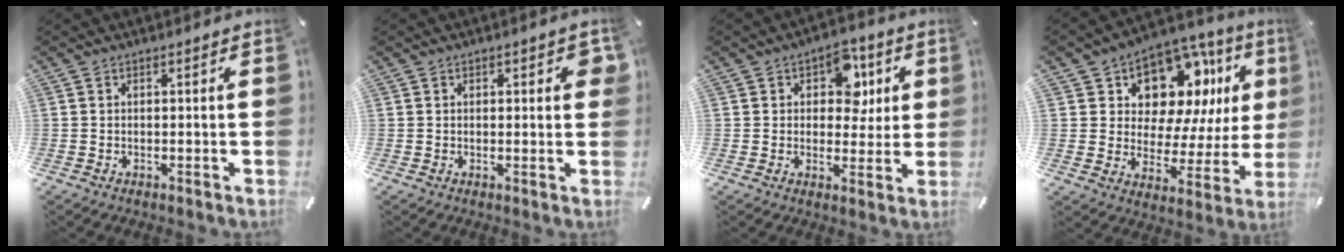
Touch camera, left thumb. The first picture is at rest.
{"total": 2.4, "force": [0.7, 1.3, 1.9], "torque": [-0.015, -0.002, 0.005]}
{"total": 9.8, "force": [3.2, 7.2, 5.8], "torque": [-0.067, -0.003, 0.050]}
{"total": 13.6, "force": [7.6, 9.2, 6.6], "torque": [-0.095, -0.063, 0.137]}